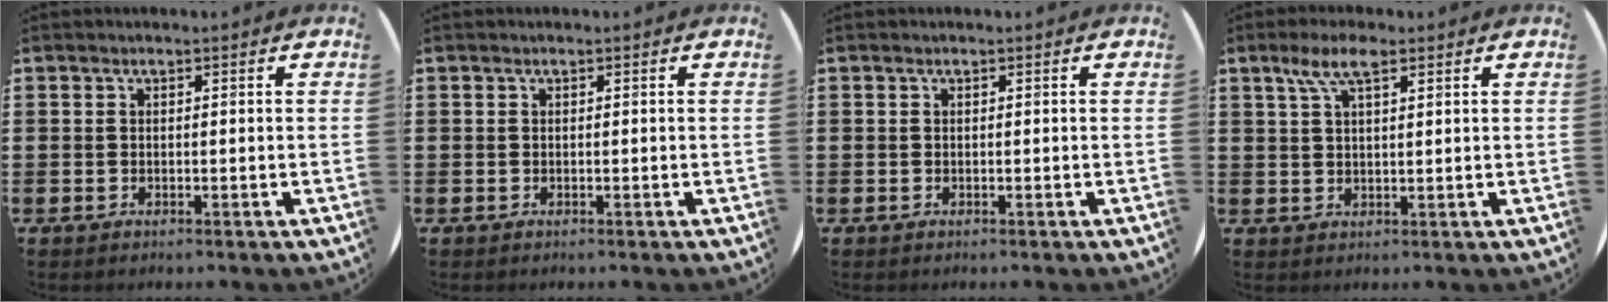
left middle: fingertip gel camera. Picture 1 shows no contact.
{"total": 0.0}
{"total": 0.0}
{"total": 5.1, "force": [3.0, 1.6, 3.8], "torque": [-0.080, 0.009, 0.052]}